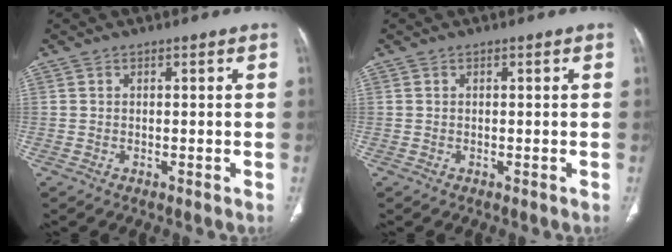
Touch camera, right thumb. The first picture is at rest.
{"total": 0.0}